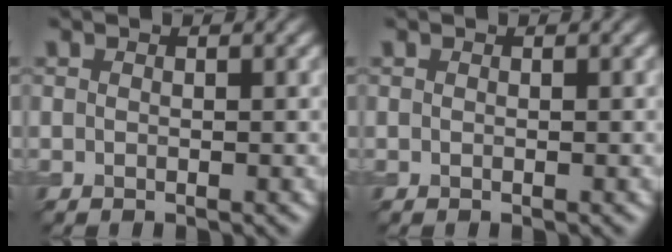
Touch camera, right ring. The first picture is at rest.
{"total": 0.0}